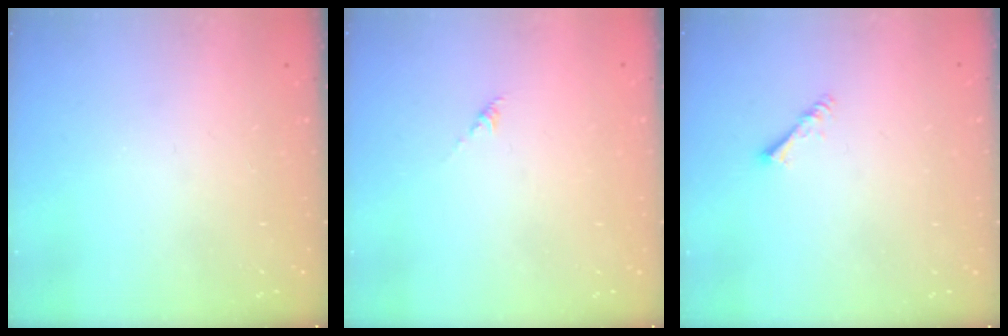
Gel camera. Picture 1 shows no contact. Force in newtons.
{"total": 0.0}
{"total": 1.4, "press": 1.3, "slide": 0.3}